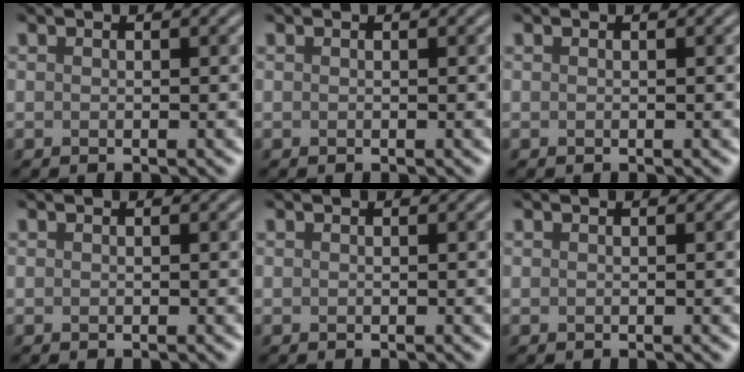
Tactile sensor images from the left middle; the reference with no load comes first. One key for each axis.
{"total": 0.0}
{"total": 0.0}
{"total": 0.0}
{"total": 0.0}
{"total": 0.0}